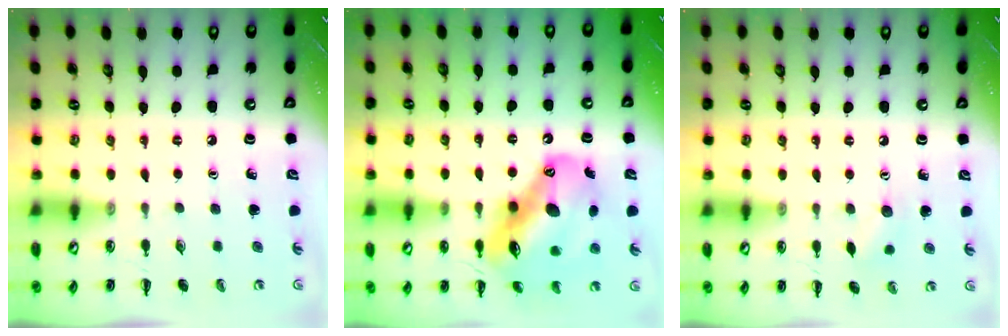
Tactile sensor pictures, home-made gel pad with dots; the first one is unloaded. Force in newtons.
{"total": 16.9, "press": 16.2, "slide": 4.9}
{"total": 5.8, "press": 5.6, "slide": 1.3}